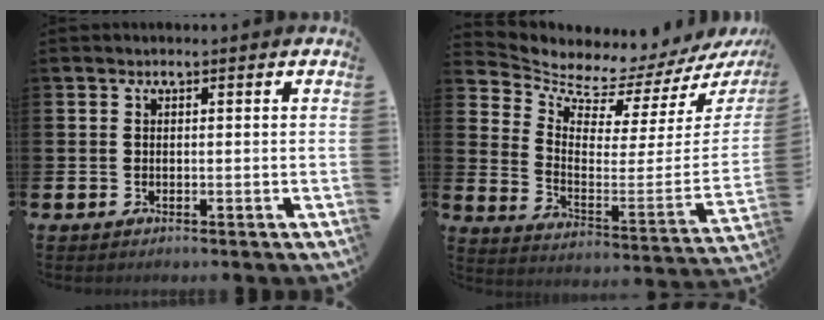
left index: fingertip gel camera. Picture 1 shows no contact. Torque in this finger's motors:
{"motor_torque": [0.72, -0.91, 0.05, -0.07]}